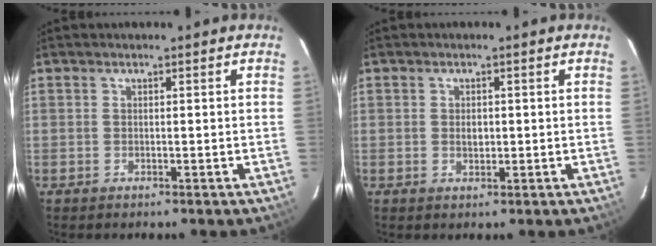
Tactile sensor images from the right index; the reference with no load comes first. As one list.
[{"total": 1.7, "force": [0.0, 1.3, 1.1], "torque": [-0.017, 0.000, 0.001]}]